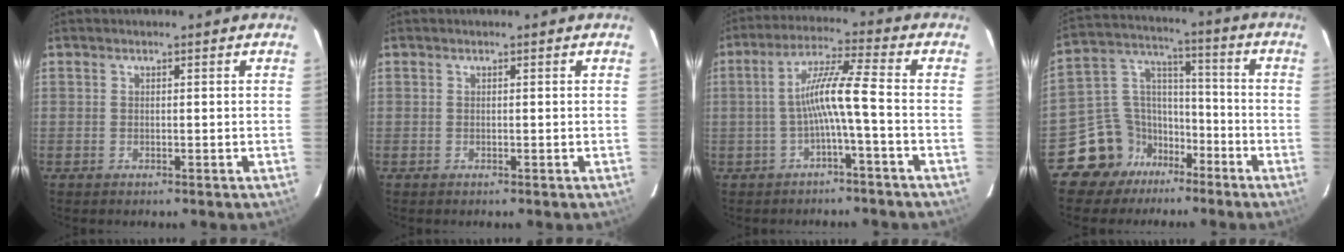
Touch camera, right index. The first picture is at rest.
{"total": 0.0}
{"total": 7.3, "force": [-2.3, -0.7, 6.9], "torque": [-0.151, 0.012, -0.038]}
{"total": 11.4, "force": [-7.9, 8.1, 1.5], "torque": [-0.048, 0.069, -0.138]}